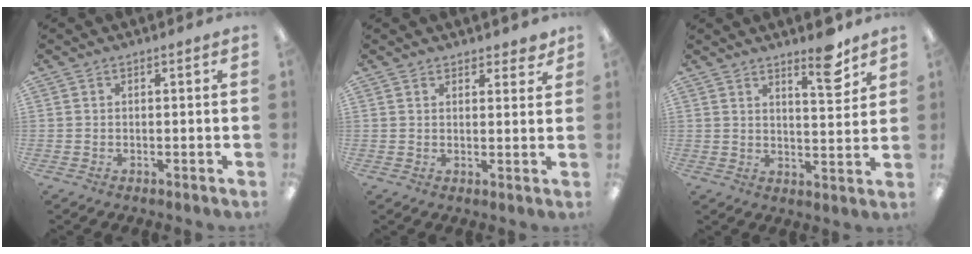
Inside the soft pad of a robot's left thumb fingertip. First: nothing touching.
{"total": 2.6, "force": [2.3, 1.1, 0.4], "torque": [0.005, -0.010, 0.040]}
{"total": 8.4, "force": [6.1, 2.2, 5.3], "torque": [-0.055, -0.044, 0.093]}